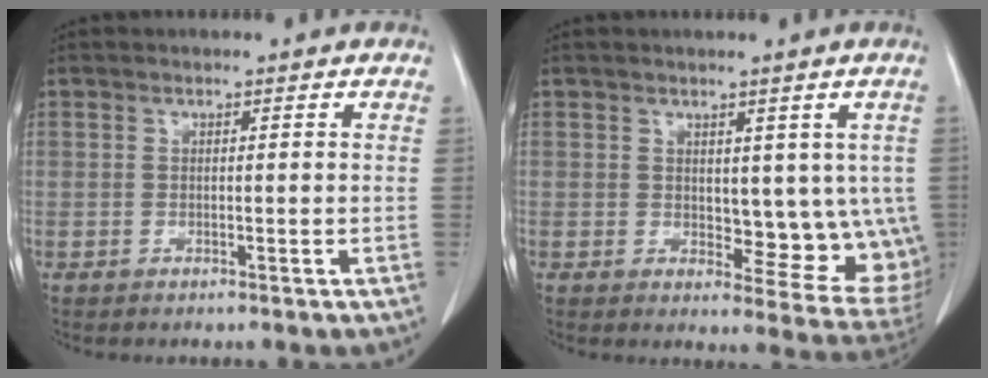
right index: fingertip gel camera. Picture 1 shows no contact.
{"total": 9.5, "force": [0.8, 5.1, 8.0], "torque": [-0.072, -0.010, 0.020]}